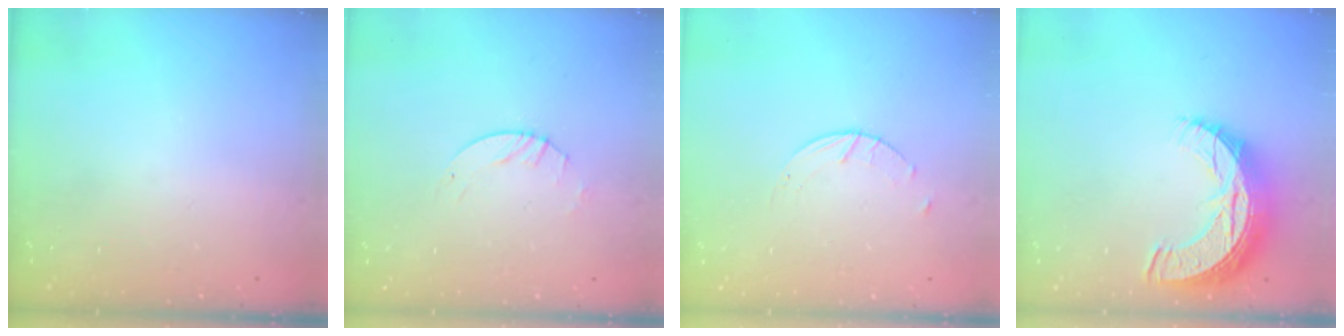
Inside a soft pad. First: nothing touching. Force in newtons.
{"total": 2.6, "press": 2.6, "slide": 0.3}
{"total": 3.0, "press": 3.0, "slide": 0.4}
{"total": 11.6, "press": 11.6, "slide": 0.7}